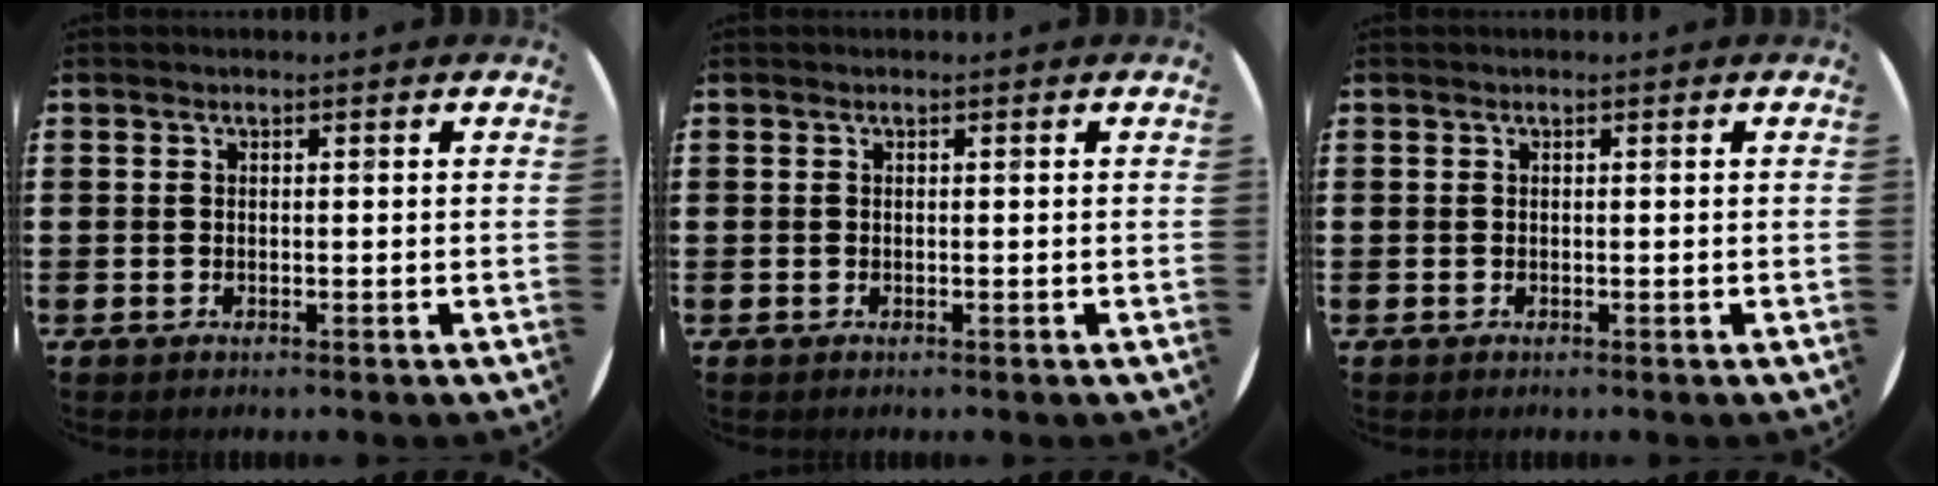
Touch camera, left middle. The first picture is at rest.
{"total": 0.0}
{"total": 0.0}